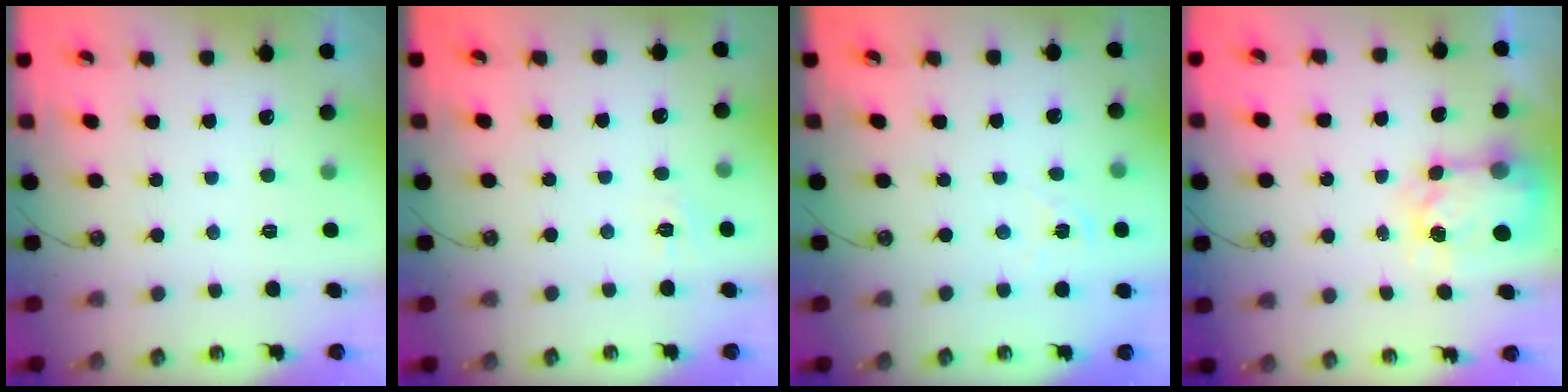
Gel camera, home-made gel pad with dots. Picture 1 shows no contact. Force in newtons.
{"total": 3.6, "press": 3.6, "slide": 0.5}
{"total": 1.3, "press": 1.3, "slide": 0.2}
{"total": 5.3, "press": 5.3, "slide": 0.6}